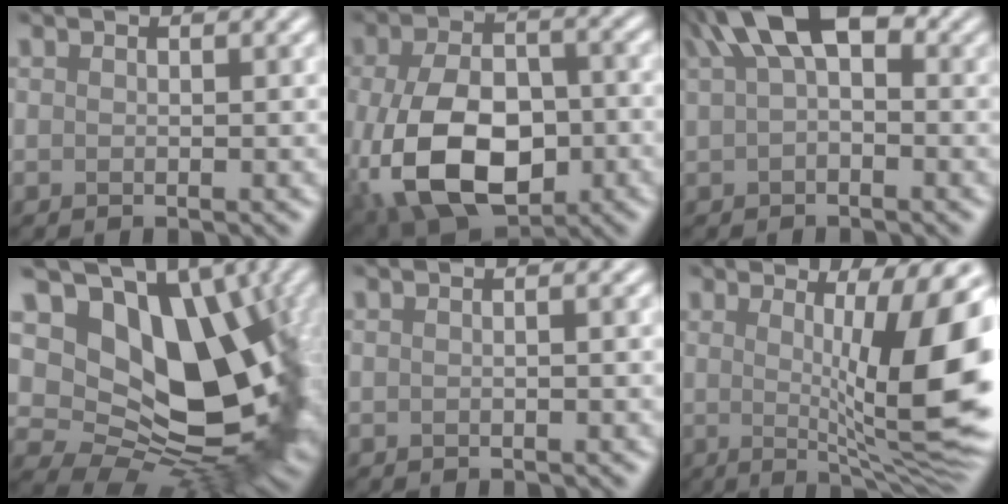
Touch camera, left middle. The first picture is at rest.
{"total": 12.6, "force": [-3.8, 7.2, 9.6], "torque": [-0.201, -0.019, -0.069]}
{"total": 7.1, "force": [2.9, 3.5, 5.5], "torque": [-0.084, 0.024, 0.038]}
{"total": 14.6, "force": [4.2, 9.1, 10.6], "torque": [-0.173, -0.008, 0.083]}
{"total": 1.8, "force": [0.5, 1.0, 1.4], "torque": [-0.003, 0.002, -0.015]}
{"total": 11.8, "force": [1.1, 2.4, 11.5], "torque": [-0.141, -0.009, 0.019]}